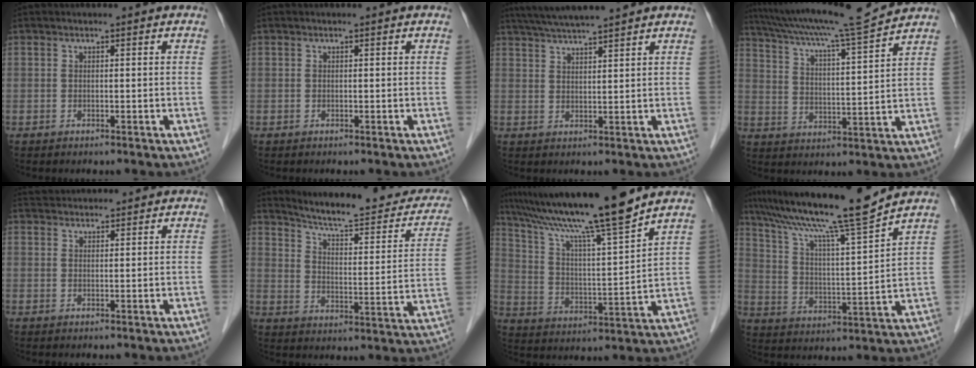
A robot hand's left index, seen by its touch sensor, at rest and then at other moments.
{"total": 0.0}
{"total": 8.4, "force": [7.4, -0.3, 4.0], "torque": [-0.070, 0.023, 0.113]}
{"total": 14.9, "force": [13.6, -1.8, 5.9], "torque": [-0.112, -0.017, 0.211]}
{"total": 5.8, "force": [5.7, 0.7, 1.0], "torque": [-0.019, 0.035, 0.086]}
{"total": 21.9, "force": [19.6, 3.4, 9.1], "torque": [-0.121, -0.047, 0.251]}
{"total": 17.2, "force": [14.1, -1.3, 9.8], "torque": [-0.171, -0.007, 0.236]}
{"total": 15.7, "force": [13.1, -1.4, 8.5], "torque": [-0.153, -0.007, 0.216]}